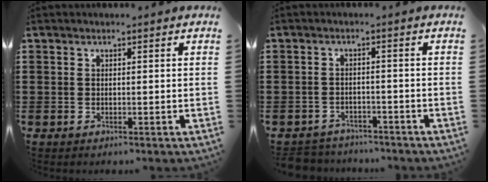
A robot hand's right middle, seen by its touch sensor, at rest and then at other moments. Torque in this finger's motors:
{"motor_torque": [-0.16, -0.08, 0.00, 0.00]}